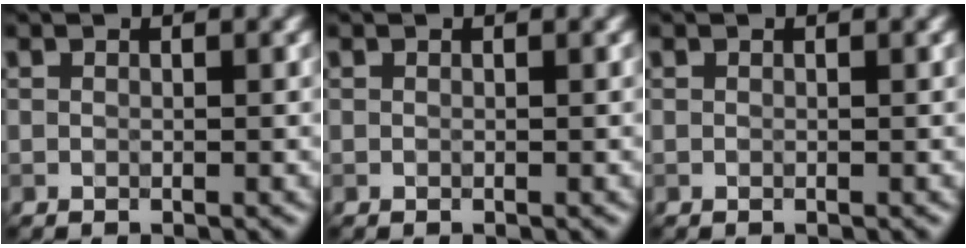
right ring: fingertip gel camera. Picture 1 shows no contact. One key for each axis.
{"total": 0.0}
{"total": 0.0}